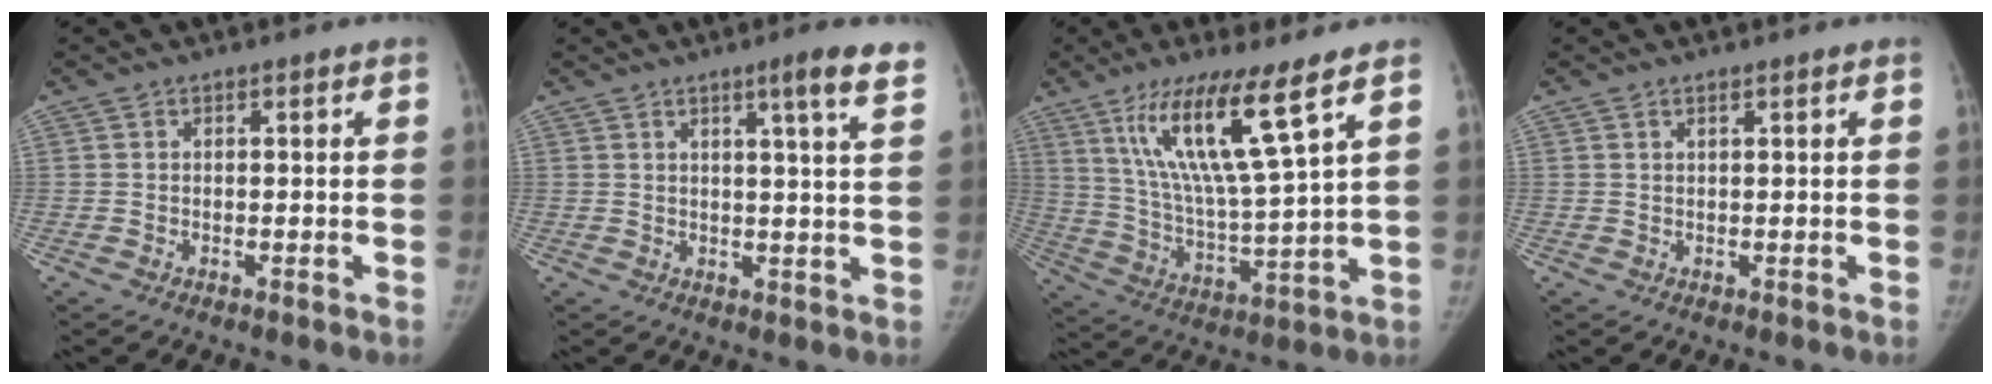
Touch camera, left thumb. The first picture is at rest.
{"total": 7.0, "force": [4.5, -0.2, 5.3], "torque": [-0.068, -0.023, 0.056]}
{"total": 16.0, "force": [8.8, 0.9, 13.3], "torque": [-0.252, -0.050, 0.170]}
{"total": 0.7, "force": [0.5, -0.1, 0.5], "torque": [-0.015, -0.004, 0.013]}